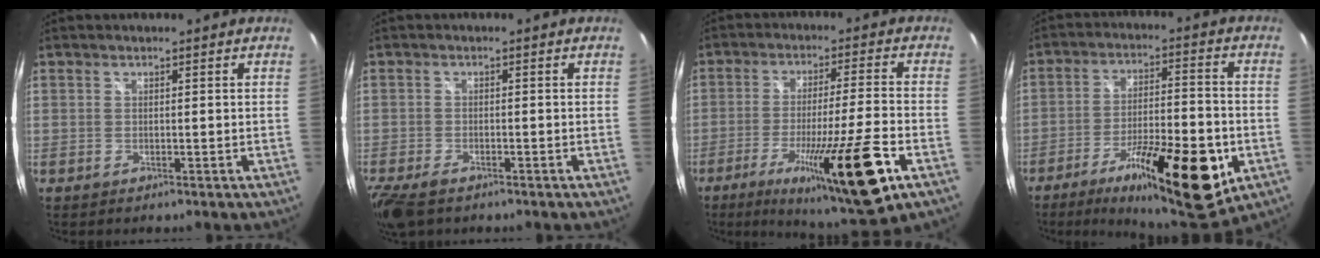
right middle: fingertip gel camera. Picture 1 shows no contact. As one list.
[{"total": 7.2, "force": [-5.1, 2.7, 4.2], "torque": [-0.106, -0.031, -0.098]}, {"total": 19.8, "force": [-9.7, 1.2, 17.2], "torque": [-0.305, -0.057, -0.154]}, {"total": 20.8, "force": [-9.8, 6.3, 17.2], "torque": [-0.283, -0.027, -0.143]}]